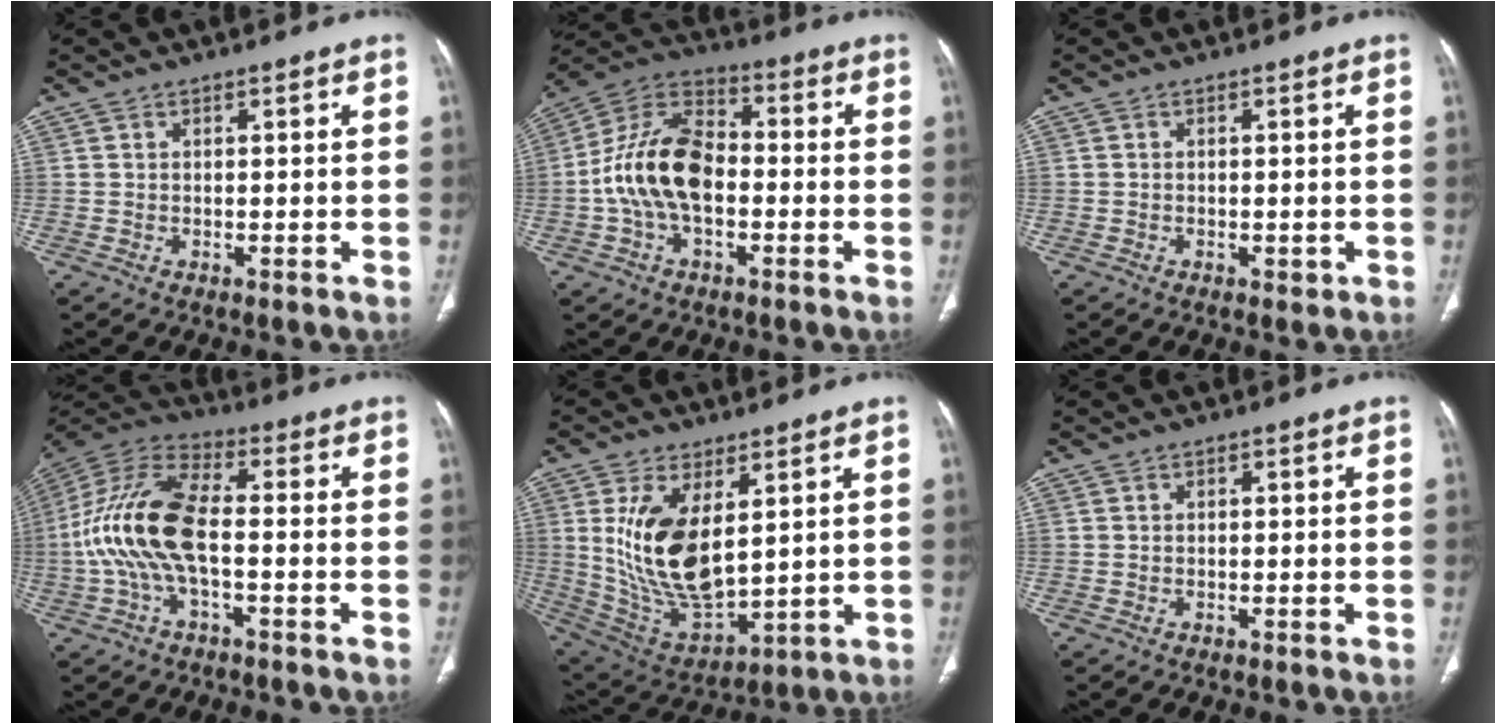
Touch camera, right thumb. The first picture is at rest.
{"total": 15.5, "force": [-1.9, 9.4, 12.2], "torque": [-0.228, 0.039, -0.041]}
{"total": 1.3, "force": [-0.5, 0.7, 0.9], "torque": [-0.010, -0.001, -0.004]}
{"total": 16.2, "force": [-1.9, 7.0, 14.5], "torque": [-0.313, 0.036, -0.041]}
{"total": 16.4, "force": [4.1, 8.1, 13.6], "torque": [-0.252, -0.023, 0.104]}
{"total": 0.0}